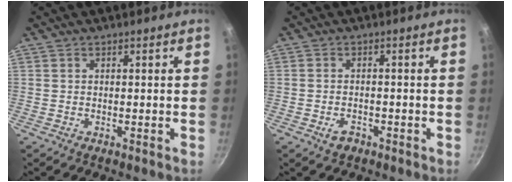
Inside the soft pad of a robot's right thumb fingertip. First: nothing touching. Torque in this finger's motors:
{"motor_torque": [-0.15, 0.16, -0.13, -0.04, 0.01]}